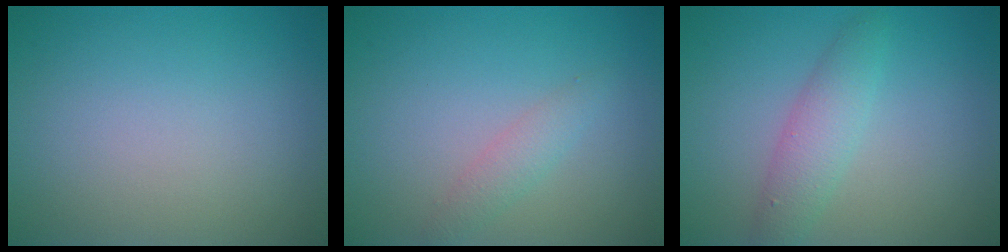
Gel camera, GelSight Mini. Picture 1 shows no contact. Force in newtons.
{"total": 1.5, "press": 1.5, "slide": 0.0}
{"total": 2.8, "press": 2.8, "slide": 0.1}